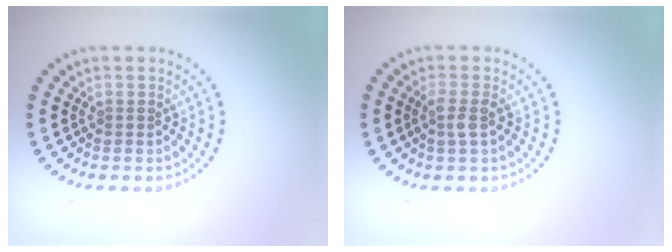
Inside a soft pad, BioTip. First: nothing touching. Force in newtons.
{"total": 1.7, "press": 1.6, "slide": 0.6}